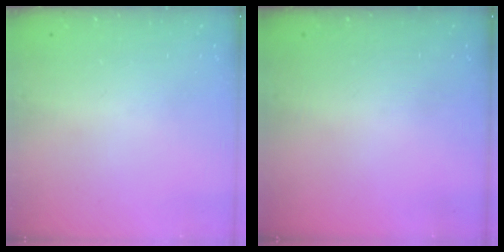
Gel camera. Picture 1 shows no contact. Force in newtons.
{"total": 0.0}